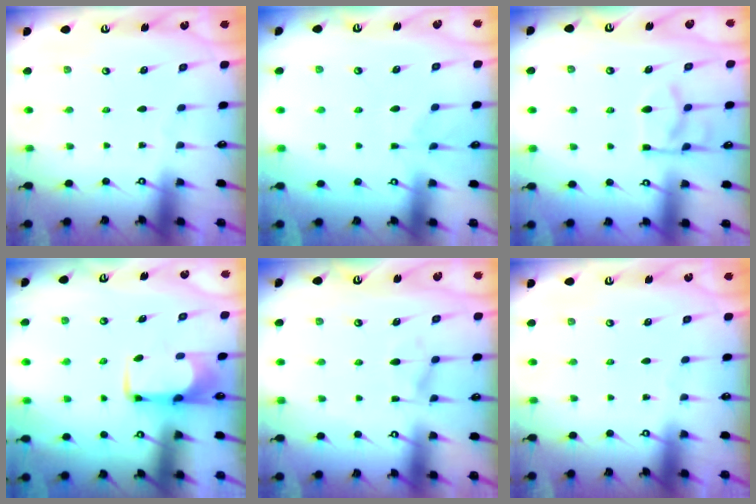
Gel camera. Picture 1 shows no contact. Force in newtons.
{"total": 1.6, "press": 0.9, "slide": 1.3}
{"total": 7.3, "press": 7.1, "slide": 1.4}
{"total": 2.1, "press": 2.1, "slide": 0.4}
{"total": 6.6, "press": 6.5, "slide": 0.6}
{"total": 0.0}